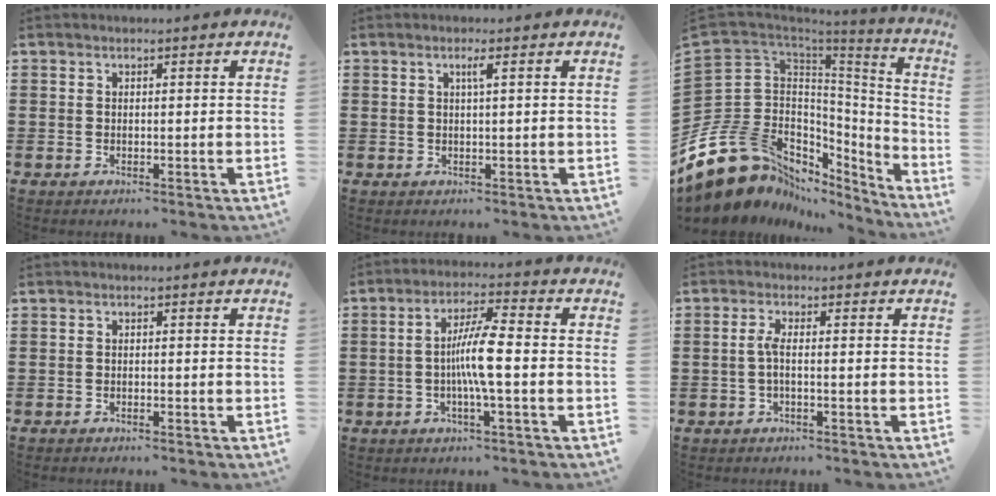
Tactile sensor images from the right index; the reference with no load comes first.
{"total": 1.3, "force": [0.5, -0.2, 1.2], "torque": [-0.023, -0.002, 0.006]}
{"total": 16.6, "force": [-7.3, 12.8, 7.6], "torque": [-0.214, -0.012, -0.119]}
{"total": 0.5, "force": [-0.5, 0.0, 0.0], "torque": [-0.001, -0.001, -0.011]}
{"total": 7.1, "force": [-1.1, 0.6, 7.0], "torque": [-0.138, -0.005, -0.028]}
{"total": 2.4, "force": [-0.5, 0.3, 2.3], "torque": [-0.060, -0.006, -0.016]}